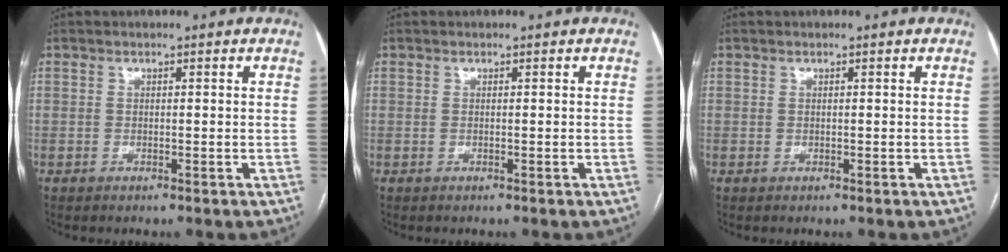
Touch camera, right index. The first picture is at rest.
{"total": 0.0}
{"total": 0.0}